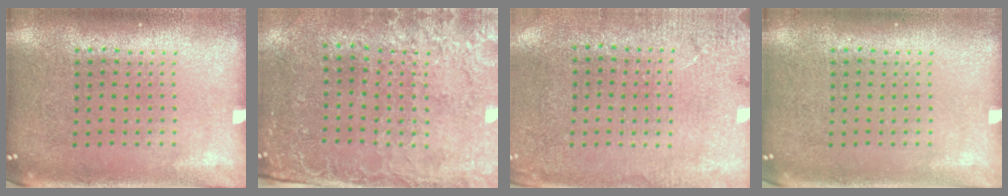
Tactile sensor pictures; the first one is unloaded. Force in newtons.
{"total": 2.7, "press": 2.4, "slide": 1.2}
{"total": 2.6, "press": 2.4, "slide": 0.9}
{"total": 0.0}